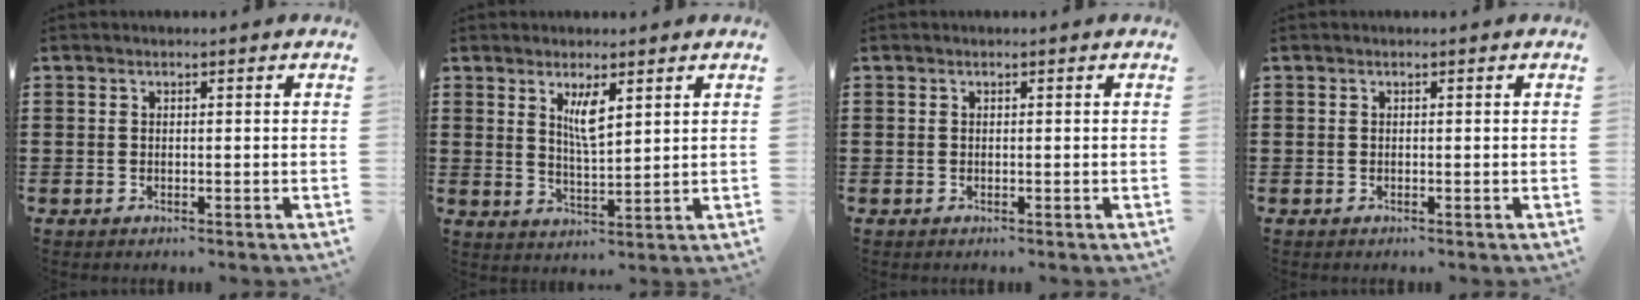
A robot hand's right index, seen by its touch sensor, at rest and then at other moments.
{"total": 4.6, "force": [2.3, 1.2, 3.8], "torque": [-0.072, 0.001, 0.036]}
{"total": 0.0}
{"total": 0.0}